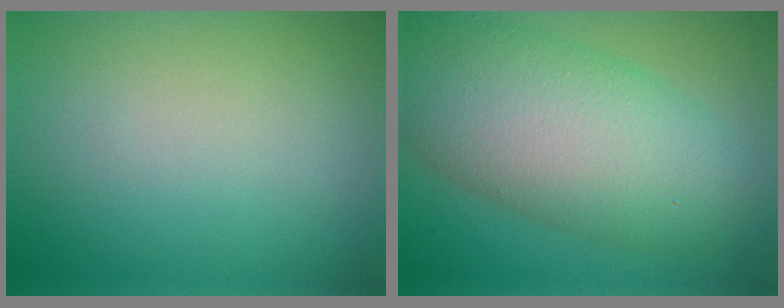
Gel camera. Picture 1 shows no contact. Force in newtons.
{"total": 10.2, "press": 10.2, "slide": 0.4}